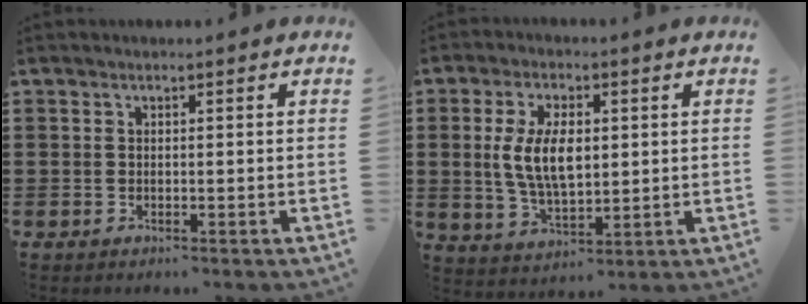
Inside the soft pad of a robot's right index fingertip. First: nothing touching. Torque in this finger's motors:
{"motor_torque": [0.75, -0.40, 0.42, 0.21]}